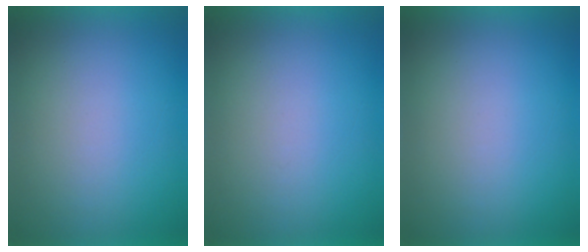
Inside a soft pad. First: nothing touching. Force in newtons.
{"total": 0.0}
{"total": 0.0}